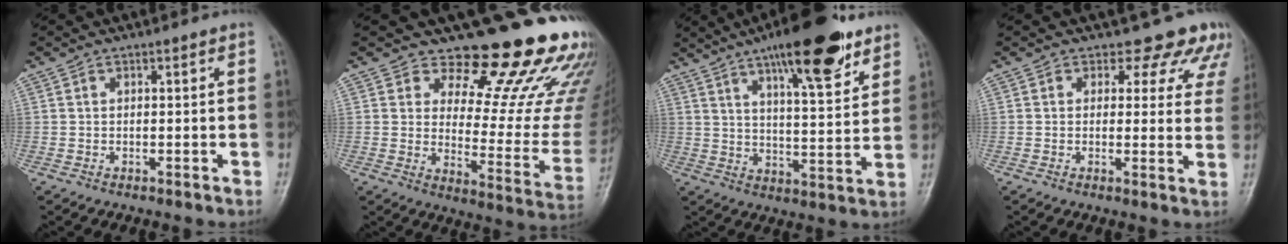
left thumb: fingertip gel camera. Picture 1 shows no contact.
{"total": 21.6, "force": [16.8, 7.8, 11.1], "torque": [-0.093, -0.134, 0.207]}
{"total": 17.1, "force": [10.7, 4.8, 12.5], "torque": [-0.160, -0.048, 0.165]}
{"total": 10.1, "force": [8.3, 5.4, 1.7], "torque": [0.038, -0.037, 0.062]}